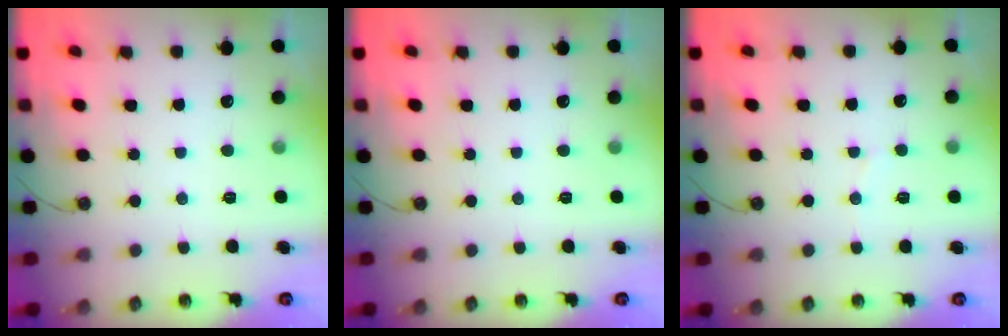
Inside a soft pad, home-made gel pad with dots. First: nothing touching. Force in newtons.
{"total": 0.0}
{"total": 3.2, "press": 3.2, "slide": 0.2}